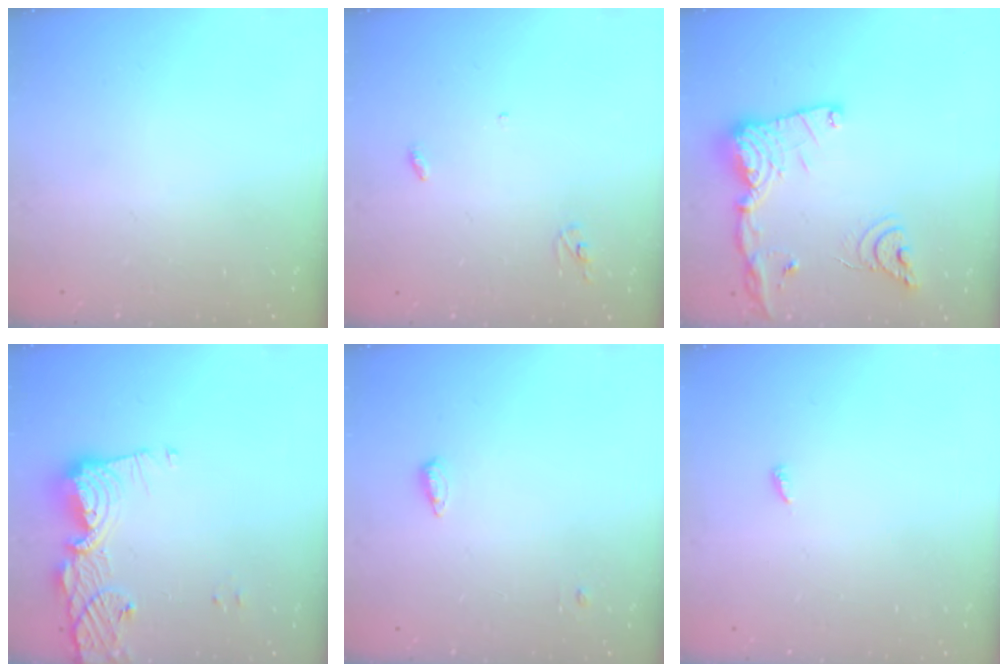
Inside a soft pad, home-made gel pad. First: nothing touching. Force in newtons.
{"total": 3.0, "press": 2.9, "slide": 0.2}
{"total": 18.5, "press": 18.4, "slide": 1.7}
{"total": 12.7, "press": 12.6, "slide": 1.2}
{"total": 4.2, "press": 4.1, "slide": 0.8}
{"total": 2.5, "press": 2.5, "slide": 0.2}